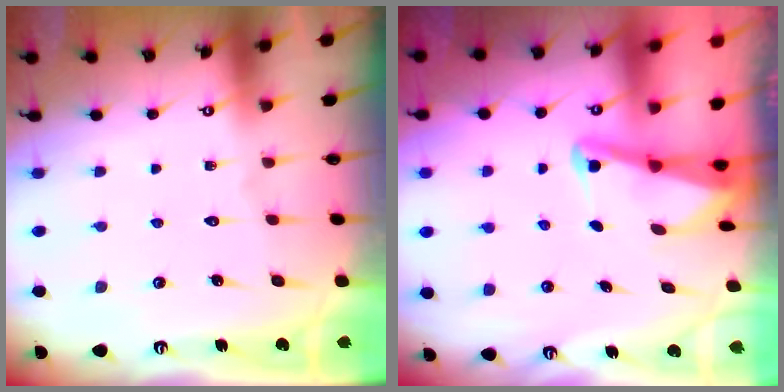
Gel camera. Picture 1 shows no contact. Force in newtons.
{"total": 2.2, "press": 2.2, "slide": 0.3}